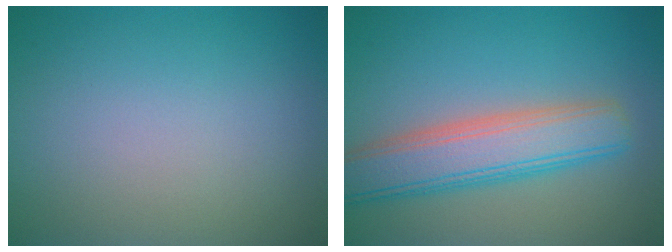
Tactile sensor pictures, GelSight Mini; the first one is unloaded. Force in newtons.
{"total": 6.4, "press": 6.4, "slide": 0.4}